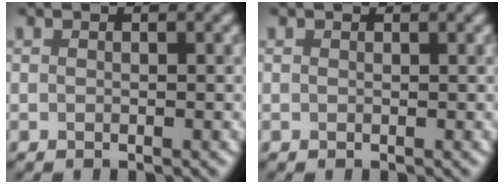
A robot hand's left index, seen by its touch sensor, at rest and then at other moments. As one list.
[{"total": 0.0}]